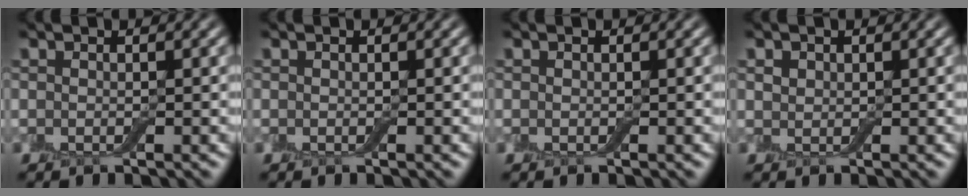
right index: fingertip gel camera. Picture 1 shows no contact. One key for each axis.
{"total": 0.0}
{"total": 0.0}
{"total": 0.7, "fx": 0.4, "fy": 0.6, "fz": 0.1, "tx": 0.001, "ty": 0.000, "tz": 0.008}